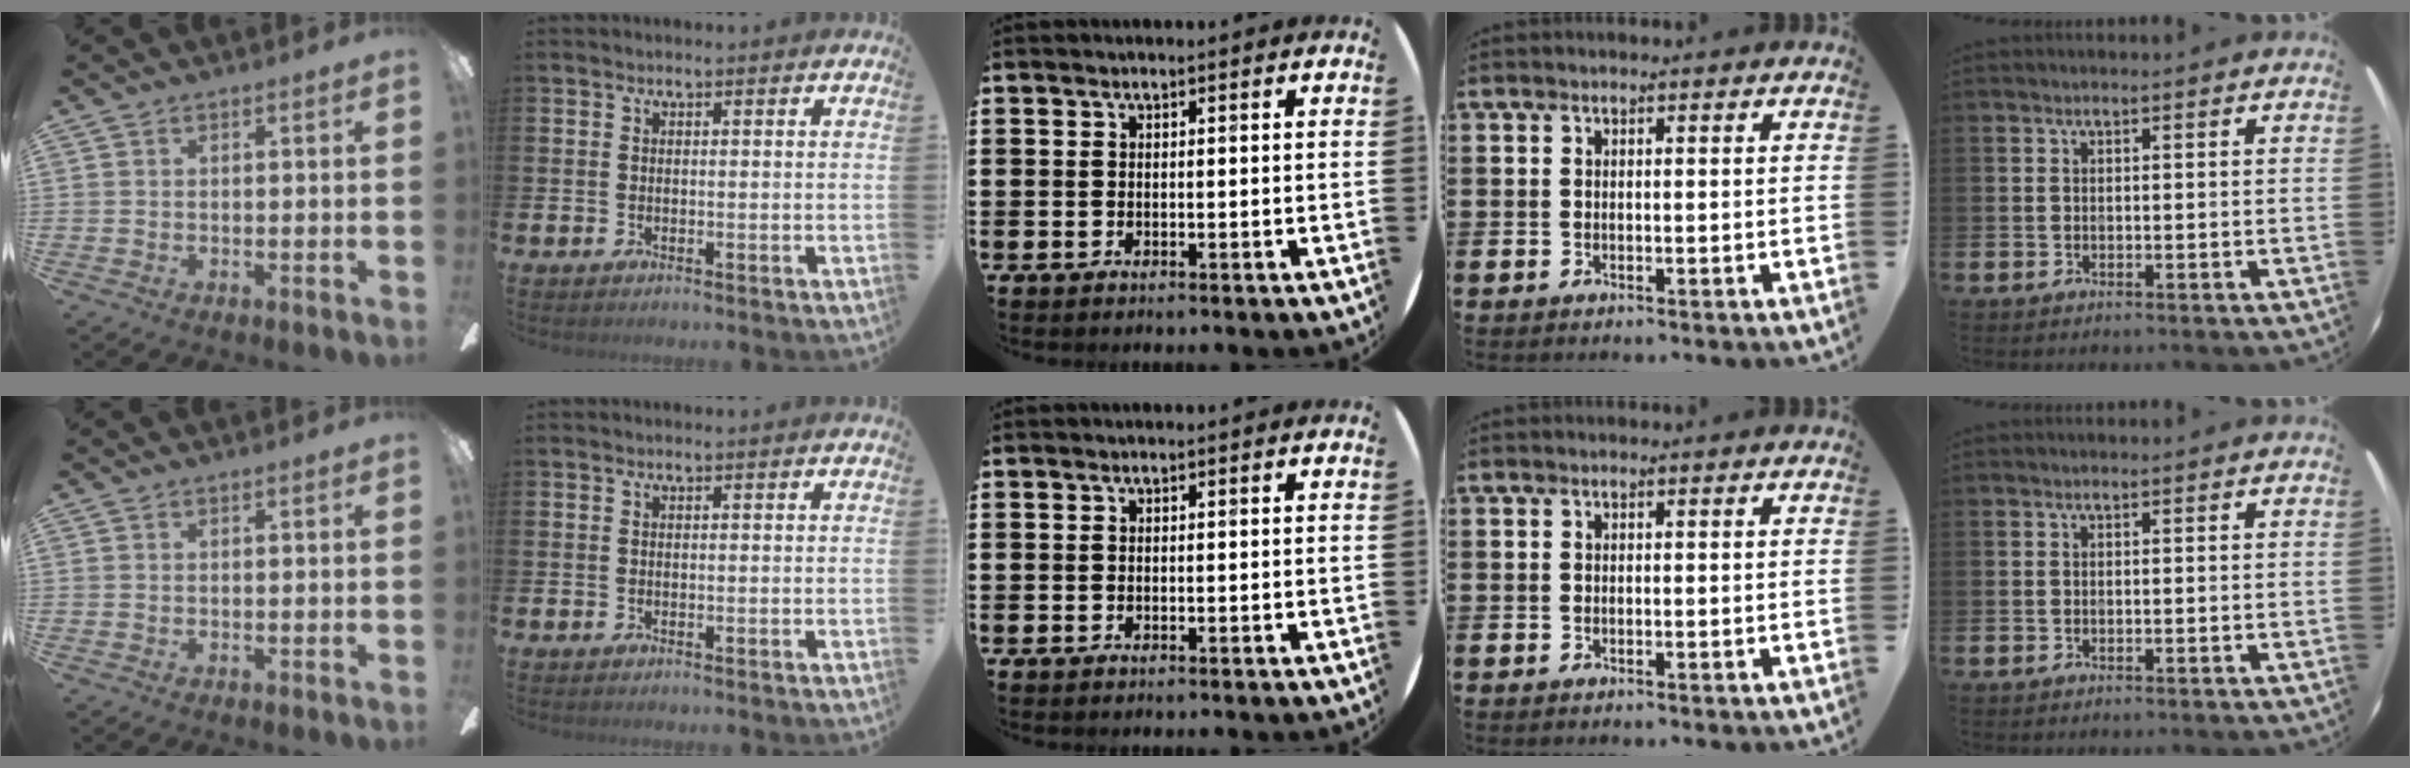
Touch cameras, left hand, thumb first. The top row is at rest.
{}